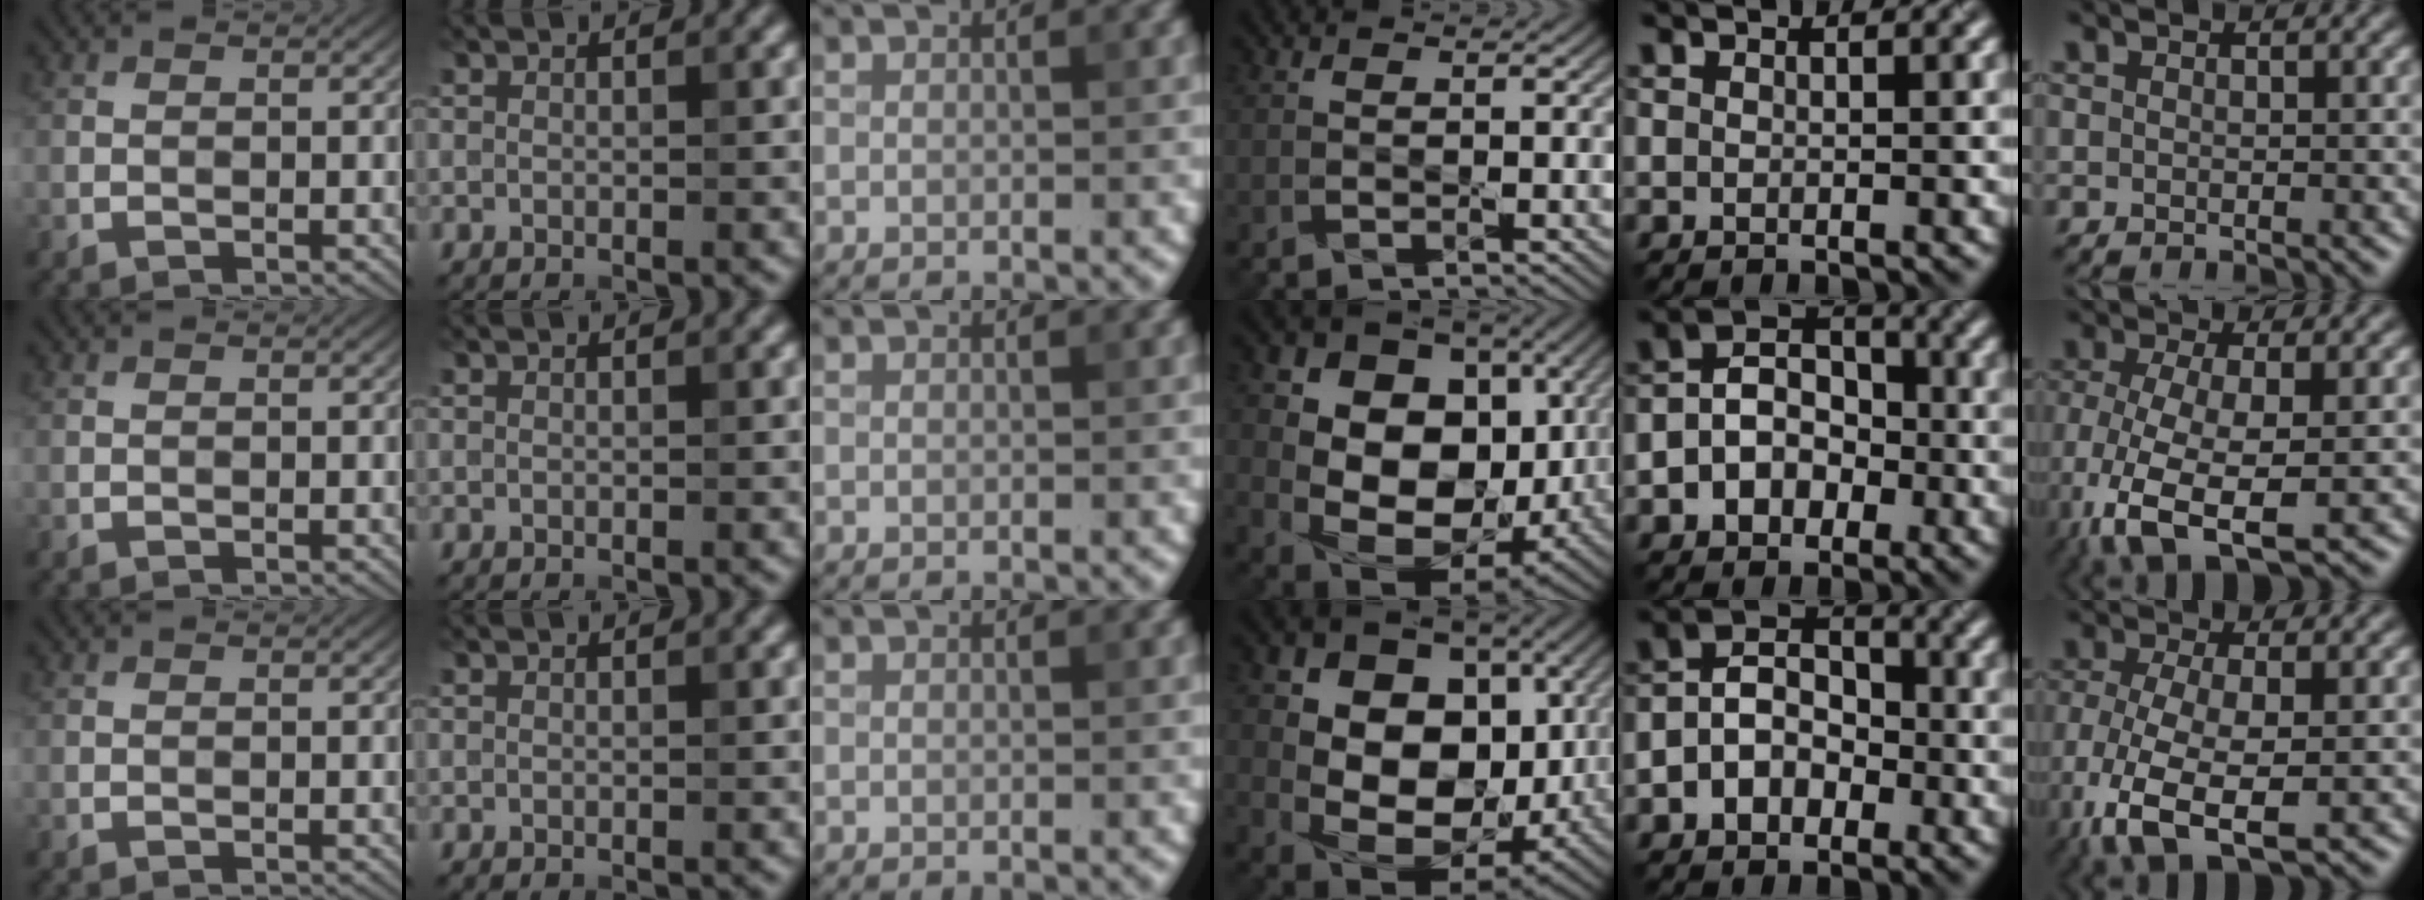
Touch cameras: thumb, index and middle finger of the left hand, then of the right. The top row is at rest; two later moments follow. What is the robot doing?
{"motion": "wipe", "object": "laptop"}